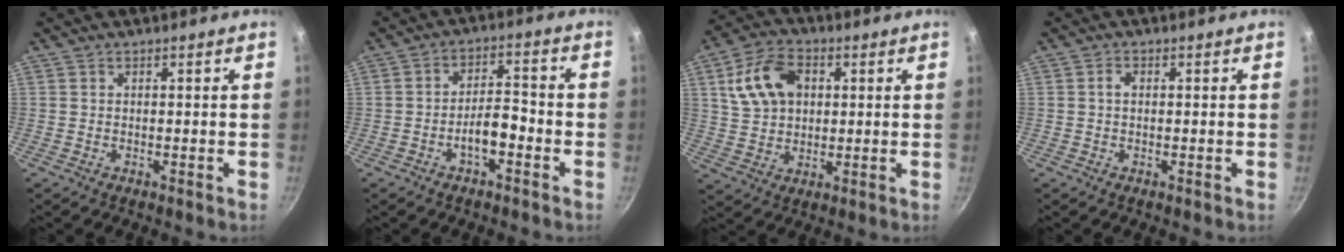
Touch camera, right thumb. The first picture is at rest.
{"total": 6.0, "force": [-2.8, 2.5, 4.7], "torque": [-0.065, 0.037, -0.046]}
{"total": 12.6, "force": [3.4, 8.9, 8.2], "torque": [-0.134, 0.009, 0.057]}
{"total": 1.4, "force": [0.1, 0.9, 1.1], "torque": [-0.020, 0.006, -0.001]}